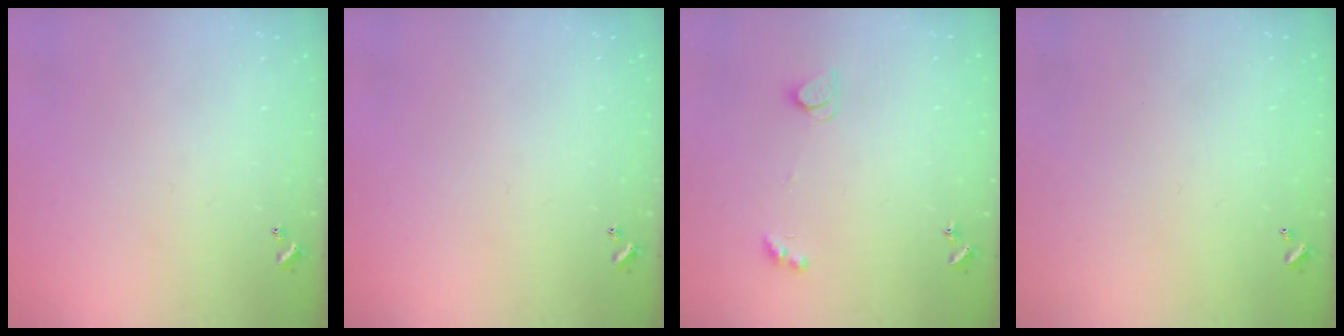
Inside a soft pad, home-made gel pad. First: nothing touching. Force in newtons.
{"total": 0.0}
{"total": 2.1, "press": 2.1, "slide": 0.4}
{"total": 2.8, "press": 2.8, "slide": 0.1}